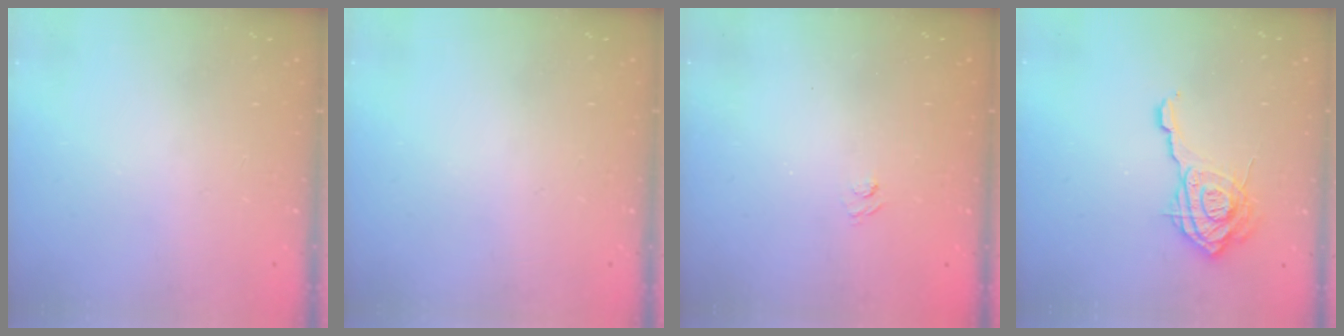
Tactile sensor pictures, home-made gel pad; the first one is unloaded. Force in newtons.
{"total": 0.0}
{"total": 2.8, "press": 2.6, "slide": 1.0}
{"total": 15.5, "press": 15.4, "slide": 1.7}